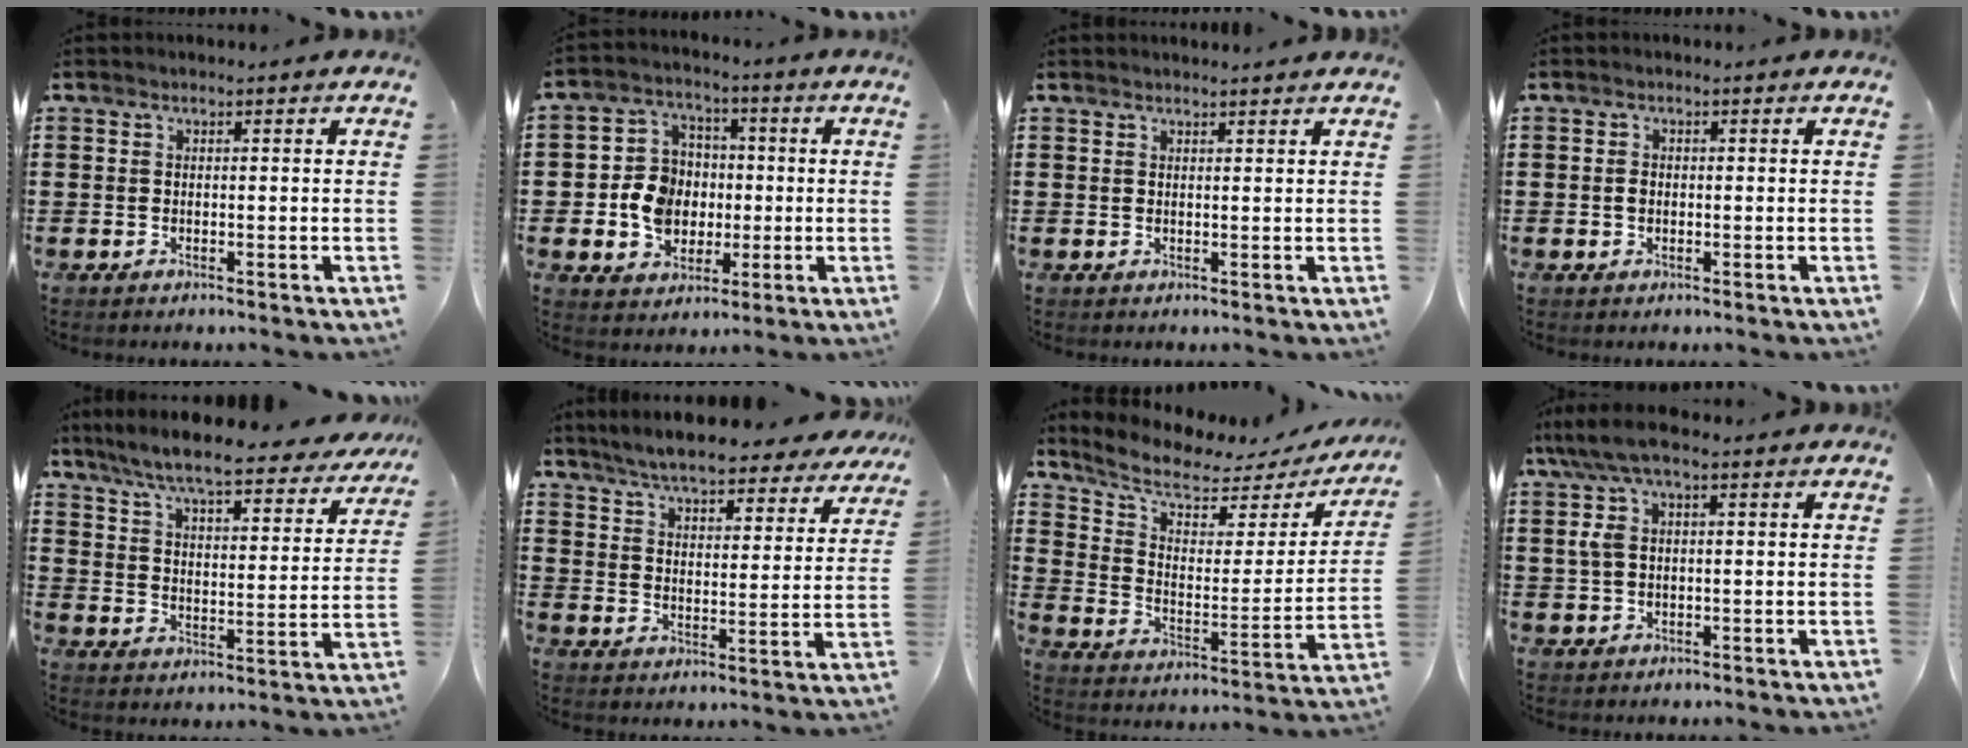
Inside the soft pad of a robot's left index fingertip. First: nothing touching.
{"total": 8.3, "force": [-0.6, 7.3, 3.8], "torque": [-0.096, 0.020, -0.011]}
{"total": 1.2, "force": [1.2, -0.1, 0.2], "torque": [-0.005, -0.002, 0.024]}
{"total": 1.2, "force": [0.0, 0.9, 0.9], "torque": [-0.020, 0.005, -0.002]}
{"total": 7.7, "force": [7.0, 0.0, 3.2], "torque": [-0.092, -0.045, 0.118]}
{"total": 6.5, "force": [6.2, 0.0, 1.7], "torque": [-0.061, -0.033, 0.110]}
{"total": 7.1, "force": [5.5, 2.5, 3.8], "torque": [-0.102, -0.030, 0.093]}
{"total": 5.4, "force": [1.3, 2.1, 4.9], "torque": [-0.116, 0.004, 0.014]}